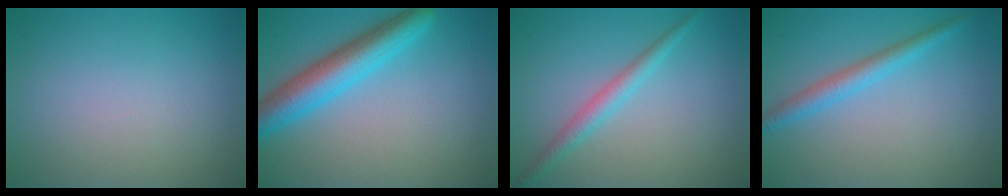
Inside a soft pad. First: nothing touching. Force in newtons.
{"total": 5.8, "press": 5.8, "slide": 0.1}
{"total": 2.2, "press": 2.2, "slide": 0.1}
{"total": 2.5, "press": 2.5, "slide": 0.1}